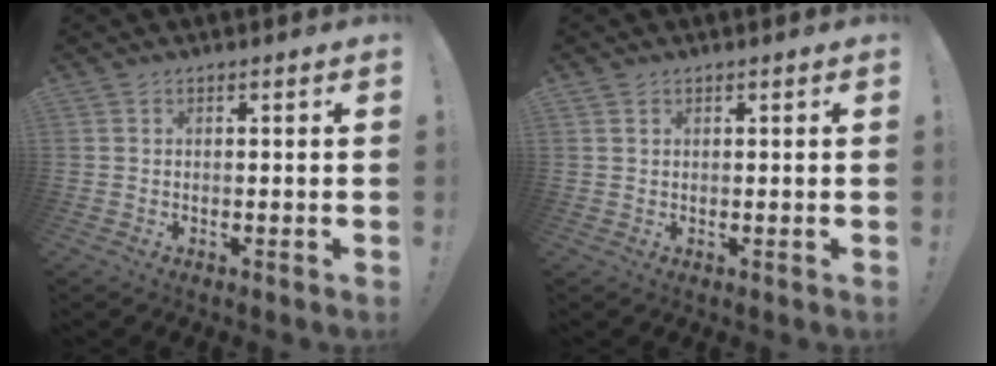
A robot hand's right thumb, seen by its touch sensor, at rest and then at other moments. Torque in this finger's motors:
{"motor_torque": [0.03, -0.05, 0.13, -0.25, 0.07]}